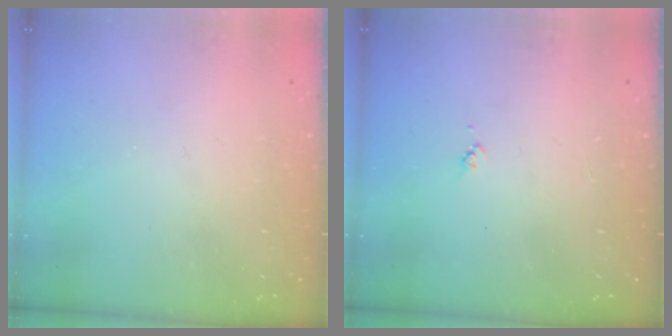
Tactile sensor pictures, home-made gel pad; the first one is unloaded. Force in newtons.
{"total": 4.0, "press": 3.9, "slide": 0.5}